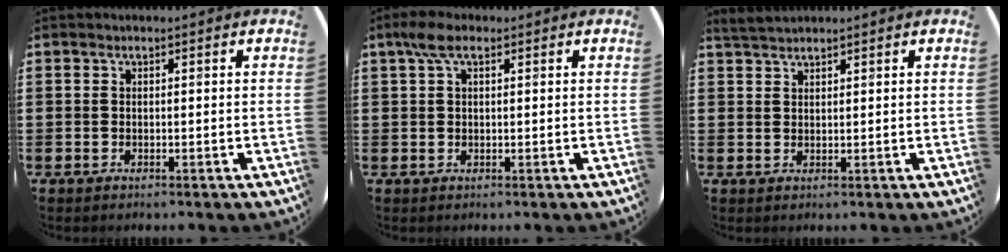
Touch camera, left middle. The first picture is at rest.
{"total": 3.4, "force": [1.7, 1.4, 2.6], "torque": [-0.057, 0.009, 0.028]}
{"total": 2.0, "force": [1.9, 0.3, 0.5], "torque": [-0.013, 0.004, 0.038]}